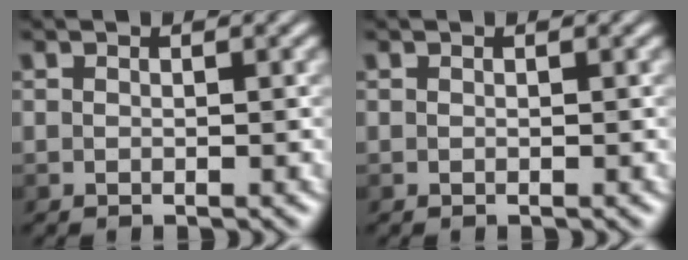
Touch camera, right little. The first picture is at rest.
{"total": 0.0}